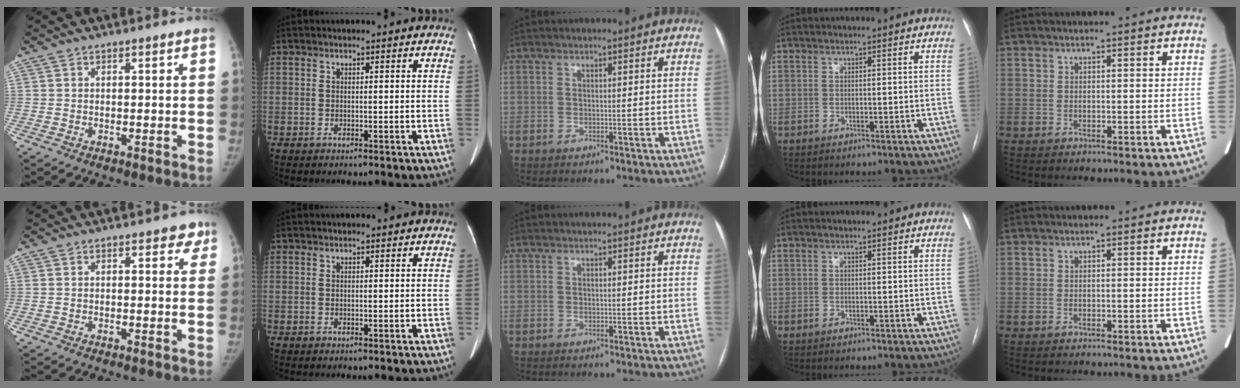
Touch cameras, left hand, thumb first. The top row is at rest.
{"thumb": {"total": 2.8, "force": [1.6, 1.5, 1.7], "torque": [0.005, -0.003, 0.014]}}